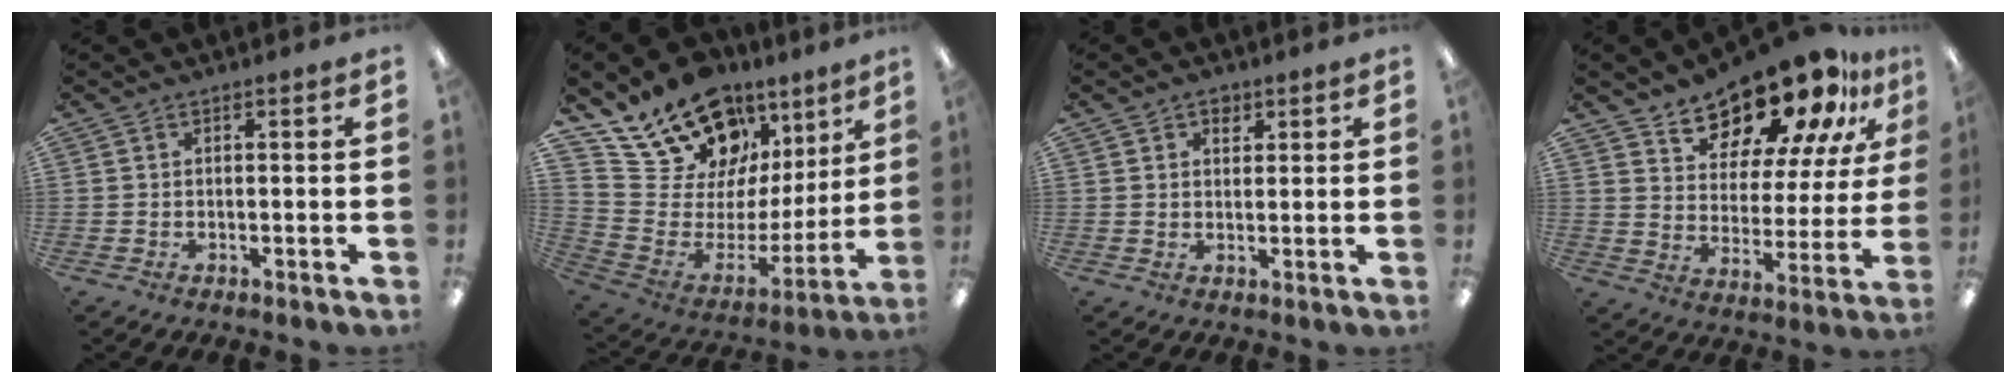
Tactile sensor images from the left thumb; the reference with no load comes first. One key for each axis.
{"total": 17.9, "fx": 14.2, "fy": 9.5, "fz": 5.5, "tx": -0.107, "ty": -0.117, "tz": 0.266}
{"total": 2.5, "fx": 1.7, "fy": 1.8, "fz": 0.7, "tx": 0.001, "ty": -0.006, "tz": 0.027}
{"total": 18.0, "fx": 15.2, "fy": 7.0, "fz": 6.7, "tx": -0.109, "ty": -0.121, "tz": 0.265}